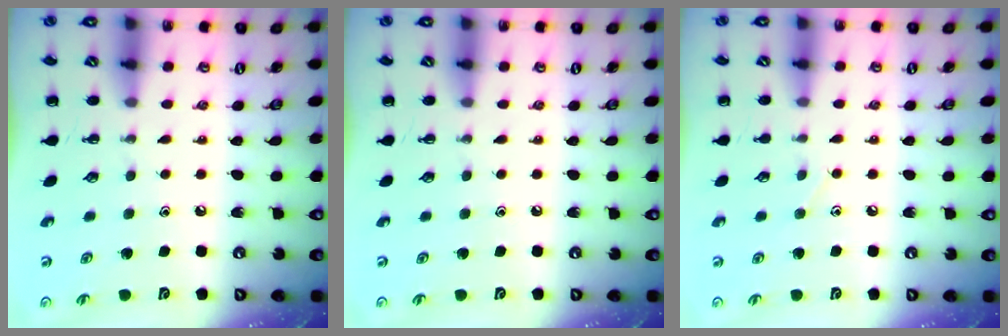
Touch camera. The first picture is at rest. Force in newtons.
{"total": 0.0}
{"total": 3.3, "press": 3.1, "slide": 1.1}